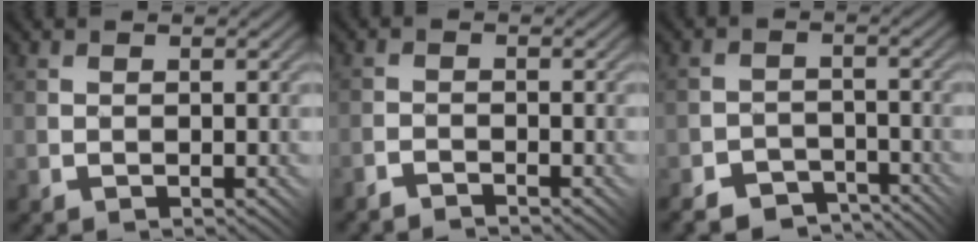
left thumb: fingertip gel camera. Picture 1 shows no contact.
{"total": 1.7, "force": [-1.7, -0.1, 0.1], "torque": [-0.001, 0.010, -0.041]}
{"total": 5.2, "force": [-4.6, 2.1, 1.3], "torque": [-0.021, -0.003, -0.076]}